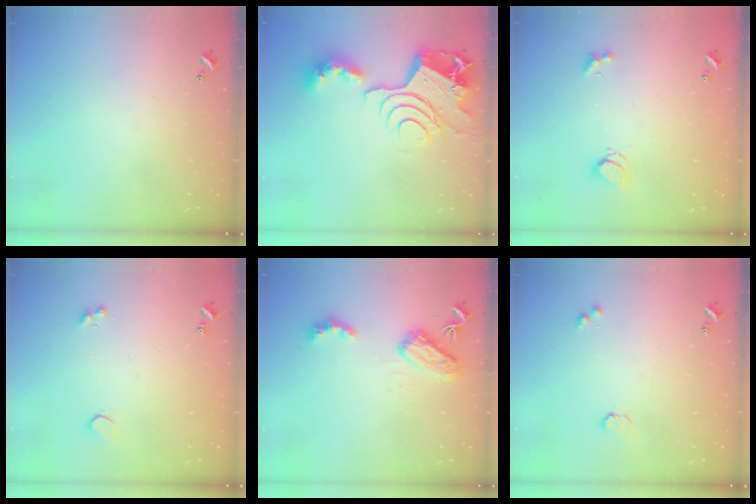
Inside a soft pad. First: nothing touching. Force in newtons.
{"total": 14.6, "press": 14.5, "slide": 1.8}
{"total": 2.5, "press": 2.5, "slide": 0.6}
{"total": 2.6, "press": 2.2, "slide": 1.2}
{"total": 6.0, "press": 6.0, "slide": 0.1}
{"total": 2.9, "press": 2.9, "slide": 0.5}